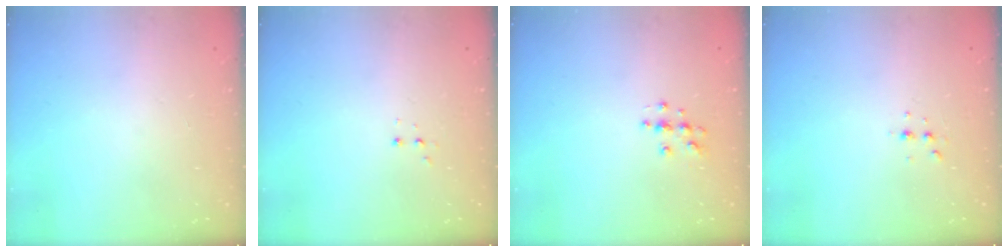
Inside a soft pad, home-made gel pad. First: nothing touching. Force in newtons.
{"total": 2.8, "press": 2.7, "slide": 0.5}
{"total": 5.4, "press": 5.3, "slide": 0.7}
{"total": 3.4, "press": 3.3, "slide": 0.7}